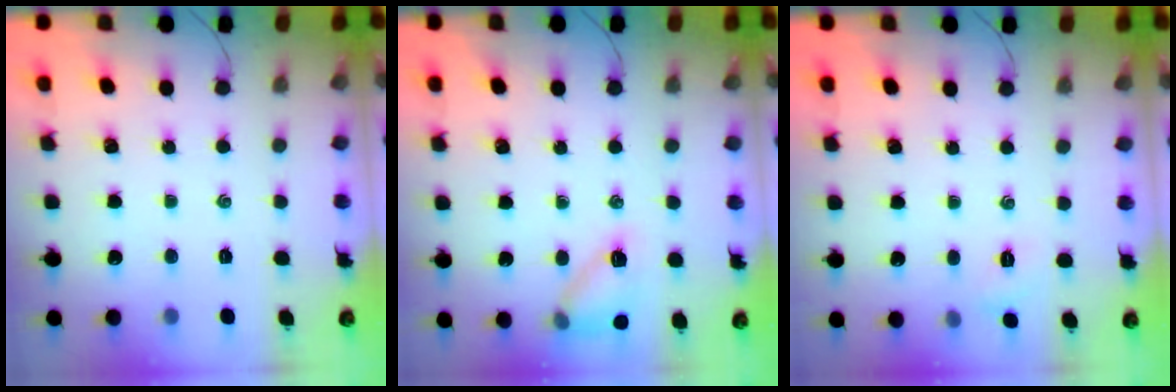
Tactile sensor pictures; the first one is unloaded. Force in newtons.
{"total": 11.6, "press": 11.4, "slide": 2.2}
{"total": 2.0, "press": 1.9, "slide": 0.6}